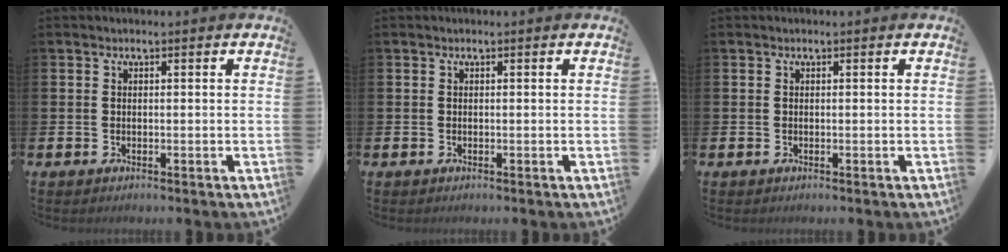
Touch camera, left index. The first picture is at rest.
{"total": 0.0}
{"total": 0.0}